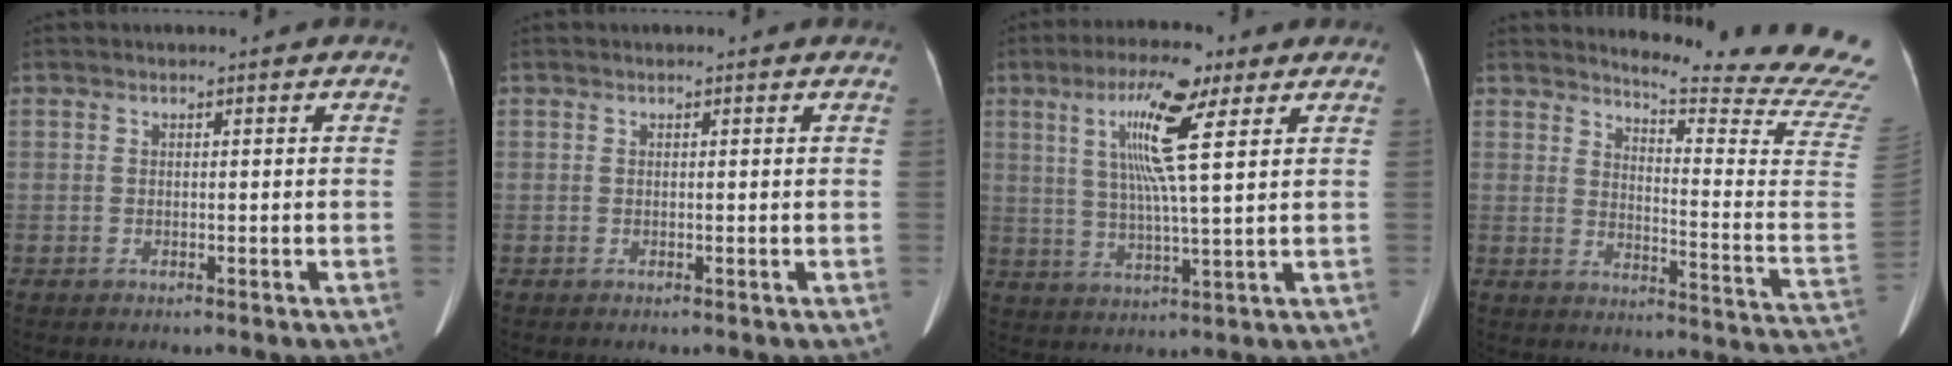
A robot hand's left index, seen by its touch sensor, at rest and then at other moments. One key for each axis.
{"total": 0.0}
{"total": 10.8, "fx": 4.5, "fy": 0.6, "fz": 9.9, "tx": -0.185, "ty": 0.007, "tz": 0.077}
{"total": 20.9, "fx": 20.0, "fy": -1.8, "fz": 6.0, "tx": -0.095, "ty": -0.173, "tz": 0.225}